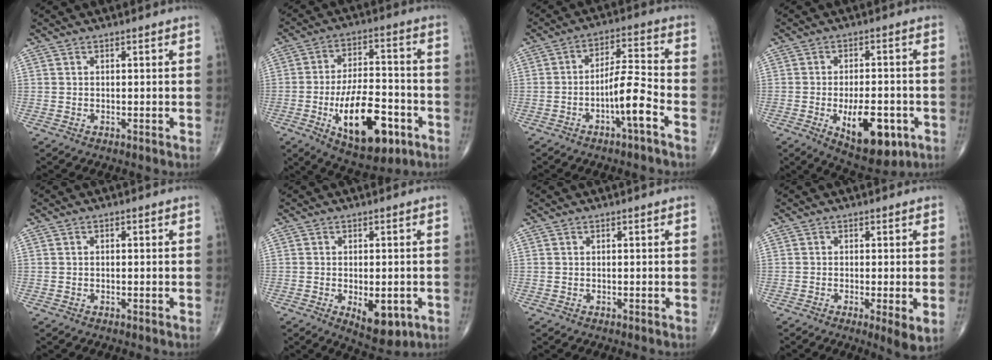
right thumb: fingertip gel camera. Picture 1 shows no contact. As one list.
[{"total": 17.7, "force": [-6.5, 8.2, 14.3], "torque": [-0.211, 0.025, -0.095]}, {"total": 8.3, "force": [-3.8, 1.0, 7.3], "torque": [-0.135, 0.036, -0.066]}, {"total": 13.0, "force": [-4.4, 6.1, 10.6], "torque": [-0.137, 0.007, -0.054]}, {"total": 0.7, "force": [0.1, 0.3, 0.6], "torque": [-0.013, 0.003, 0.003]}, {"total": 7.6, "force": [-2.2, 3.6, 6.3], "torque": [-0.077, -0.007, -0.020]}, {"total": 0.0}, {"total": 4.2, "force": [-0.9, 0.7, 4.1], "torque": [-0.073, -0.016, -0.020]}]